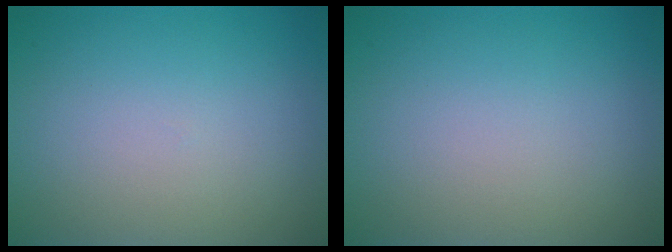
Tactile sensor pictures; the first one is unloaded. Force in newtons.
{"total": 0.0}